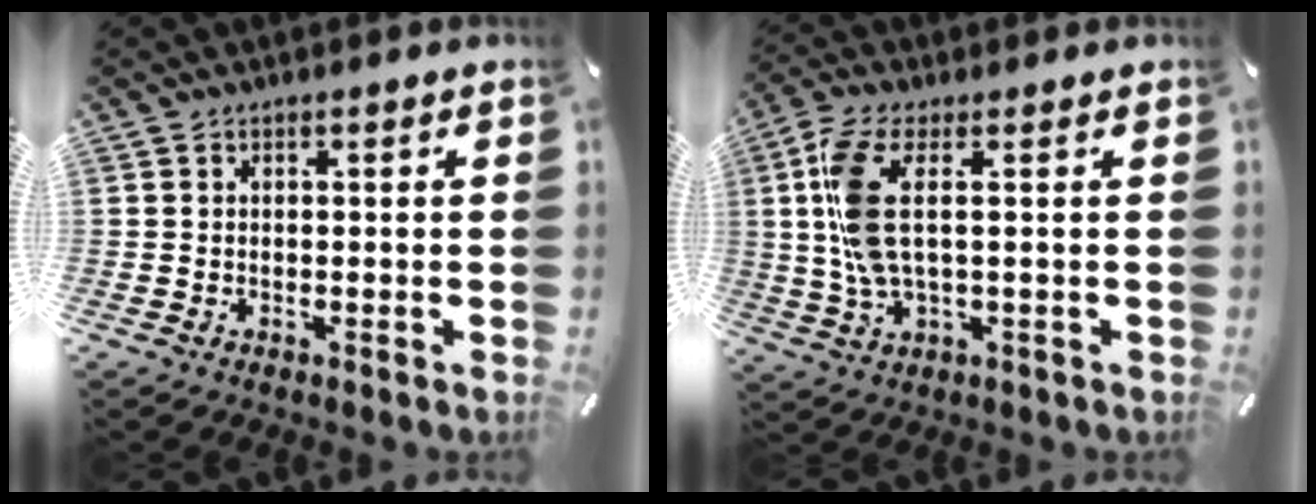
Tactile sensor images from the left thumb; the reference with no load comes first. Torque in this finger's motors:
{"motor_torque": [1.49, 2.53, 1.02, -0.52, 0.39]}